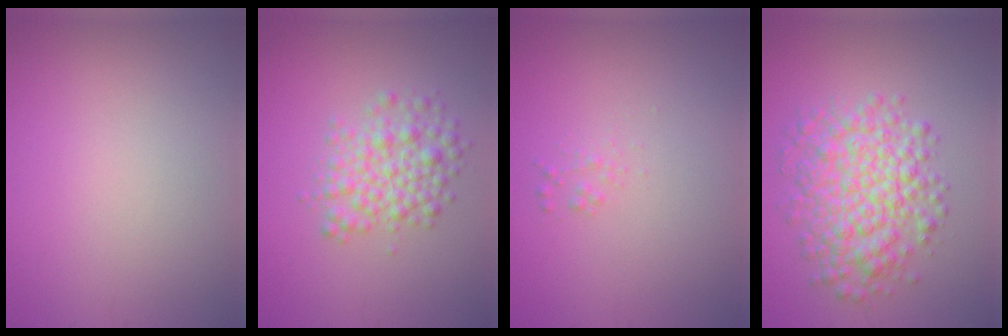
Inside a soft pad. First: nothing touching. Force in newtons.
{"total": 4.0, "press": 4.0, "slide": 0.1}
{"total": 0.7, "press": 0.7, "slide": 0.0}
{"total": 6.4, "press": 6.4, "slide": 0.1}